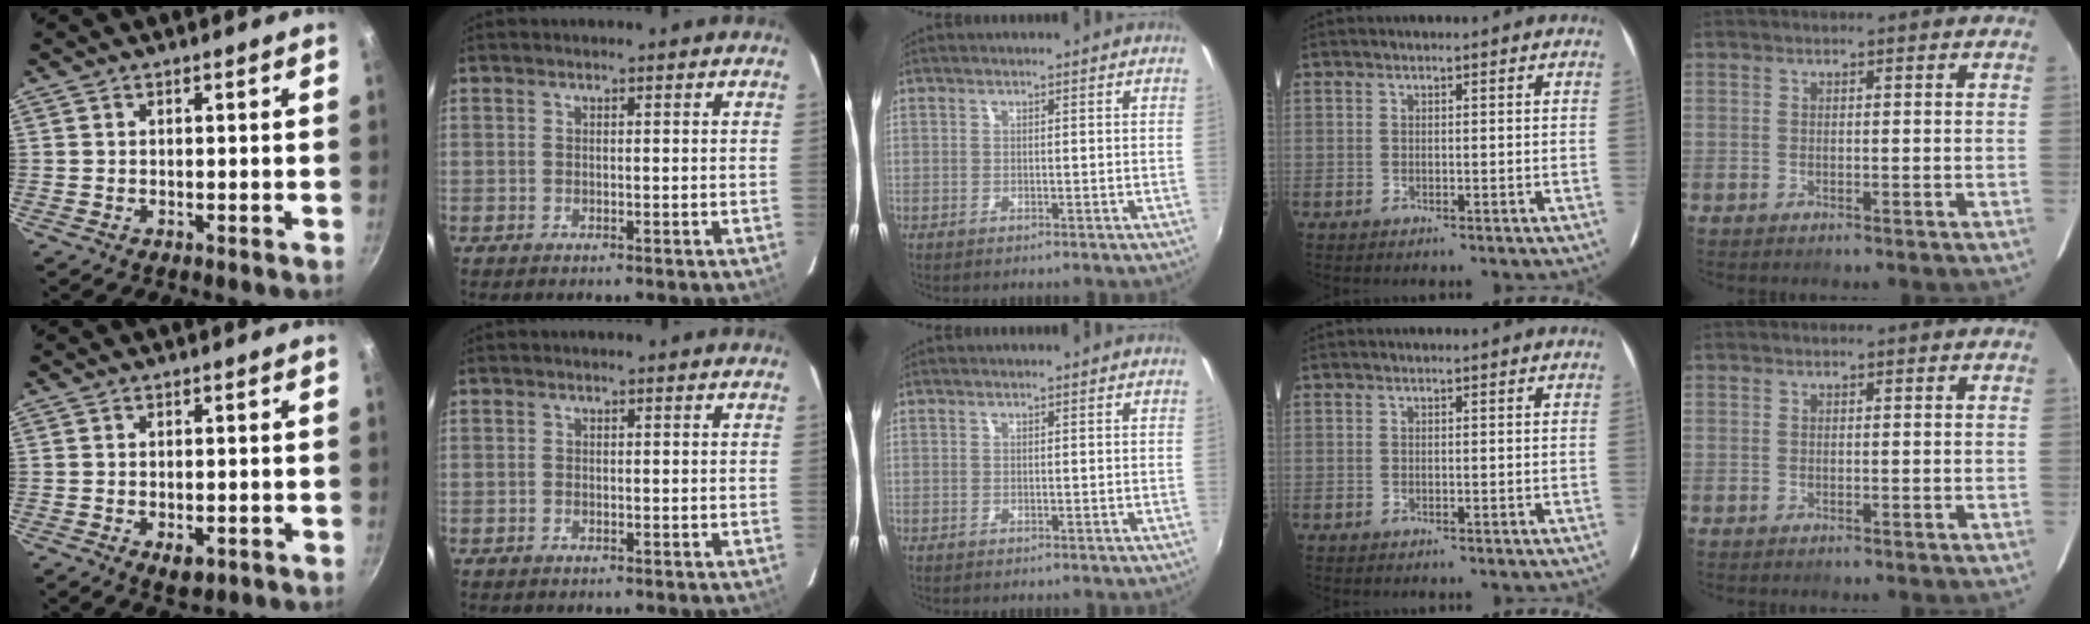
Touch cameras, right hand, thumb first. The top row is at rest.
{"thumb": {"total": 3.4, "force": [-1.1, 1.9, 2.7], "torque": [-0.034, -0.004, -0.012]}, "index": {"total": 0.6, "force": [-0.5, 0.4, 0.2], "torque": [-0.004, 0.002, -0.008]}}